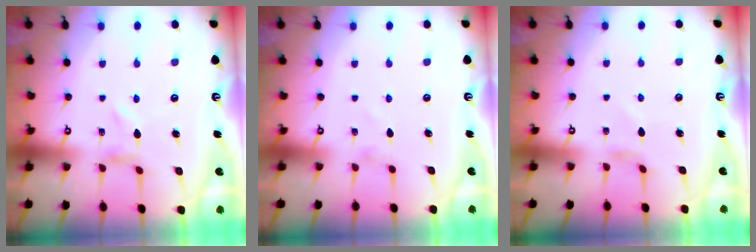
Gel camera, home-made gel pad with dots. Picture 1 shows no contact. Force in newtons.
{"total": 0.8, "press": 0.8, "slide": 0.1}
{"total": 1.2, "press": 1.2, "slide": 0.4}